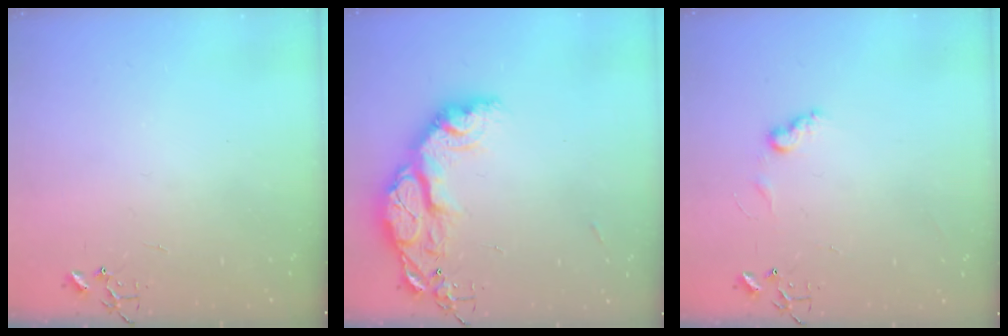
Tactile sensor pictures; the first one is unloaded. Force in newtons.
{"total": 18.7, "press": 18.6, "slide": 1.8}
{"total": 6.1, "press": 6.1, "slide": 0.3}